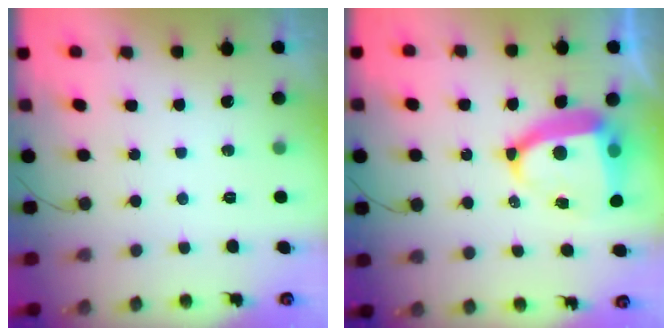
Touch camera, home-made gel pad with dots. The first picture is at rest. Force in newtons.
{"total": 13.3, "press": 13.1, "slide": 1.9}